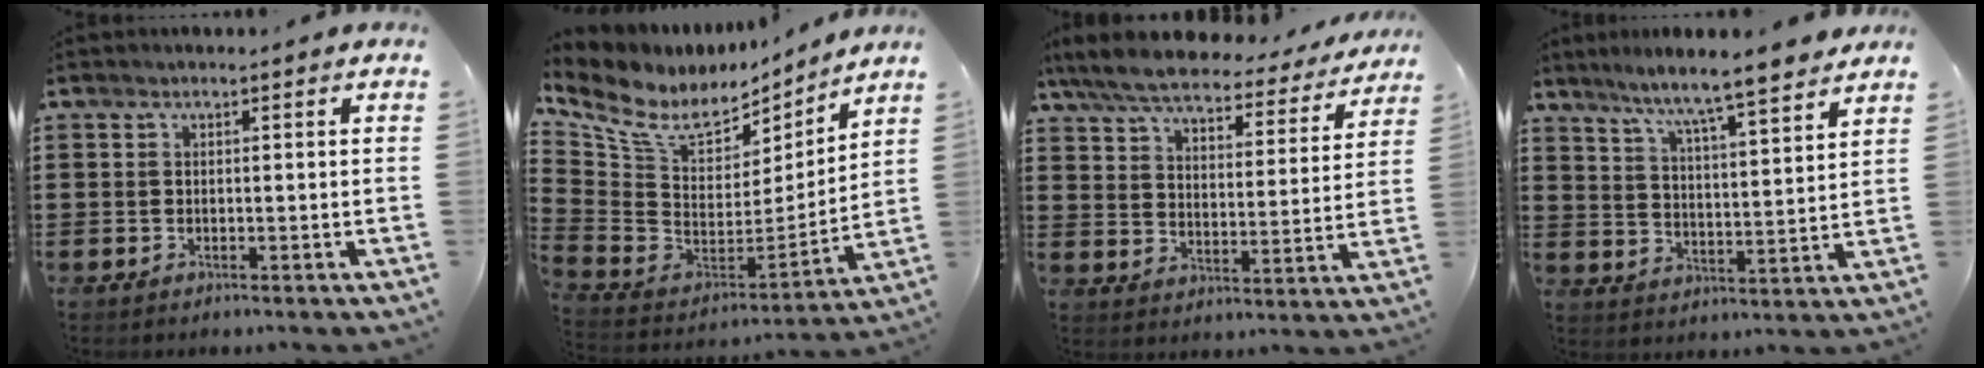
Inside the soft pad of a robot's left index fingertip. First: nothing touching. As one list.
[{"total": 8.7, "force": [5.6, 5.0, 4.3], "torque": [-0.119, -0.037, 0.102]}, {"total": 6.7, "force": [6.2, 1.0, 2.4], "torque": [-0.077, -0.037, 0.108]}, {"total": 6.2, "force": [5.8, -0.4, 2.3], "torque": [-0.071, -0.045, 0.094]}]